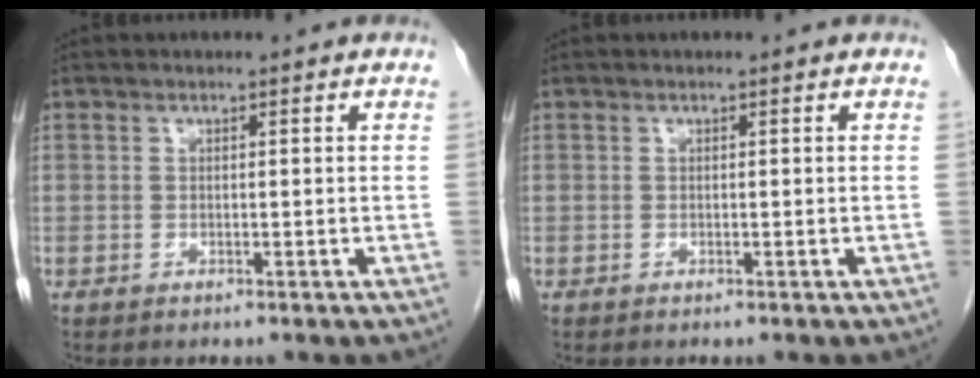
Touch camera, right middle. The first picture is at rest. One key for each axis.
{"total": 0.0}